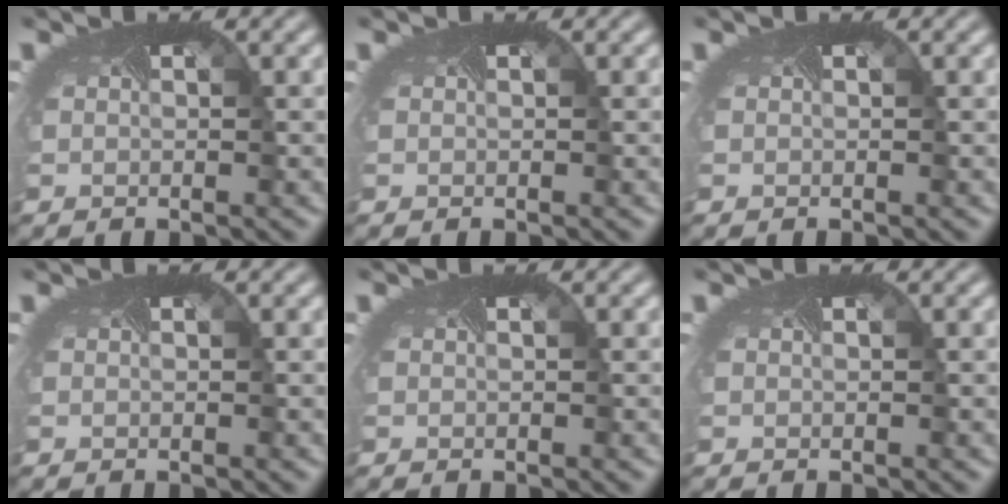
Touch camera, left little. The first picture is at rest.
{"total": 0.0}
{"total": 0.0}
{"total": 0.0}
{"total": 0.0}
{"total": 0.0}